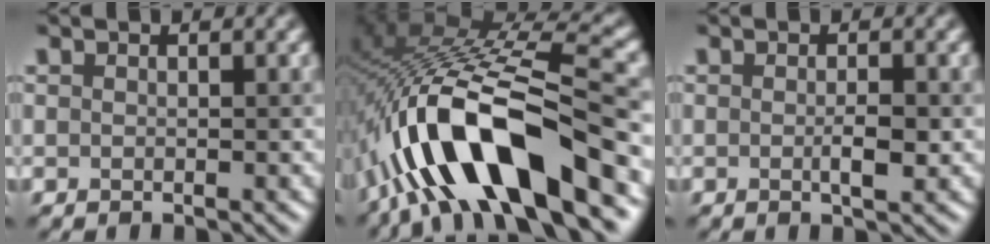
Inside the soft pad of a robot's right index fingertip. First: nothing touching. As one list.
[{"total": 13.7, "force": [-5.7, 4.5, 11.6], "torque": [-0.209, 0.012, -0.096]}, {"total": 1.7, "force": [-0.1, 0.4, 1.7], "torque": [-0.031, -0.003, -0.004]}]